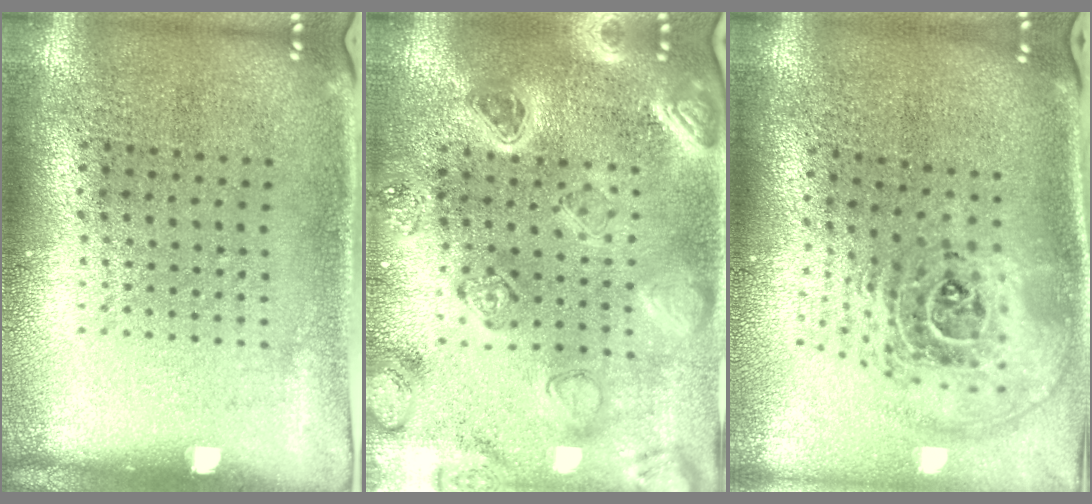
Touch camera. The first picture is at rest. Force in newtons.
{"total": 2.2, "press": 2.2, "slide": 0.2}
{"total": 2.6, "press": 1.8, "slide": 1.9}